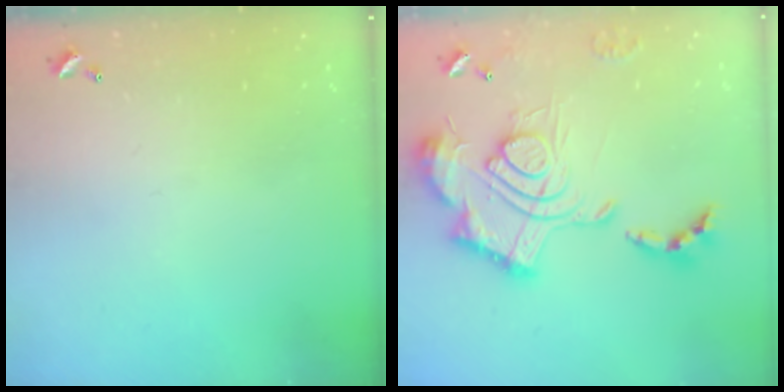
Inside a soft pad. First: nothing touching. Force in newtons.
{"total": 2.5, "press": 1.9, "slide": 1.7}